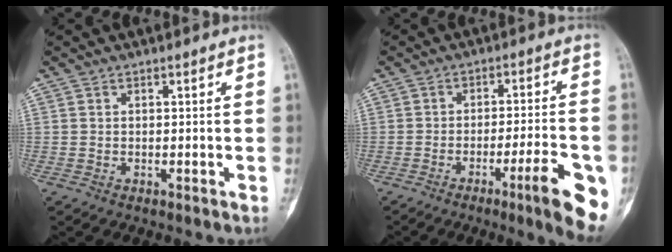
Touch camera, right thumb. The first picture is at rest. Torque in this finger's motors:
{"motor_torque": [-0.01, 0.48, 0.14, -0.12, 0.06]}